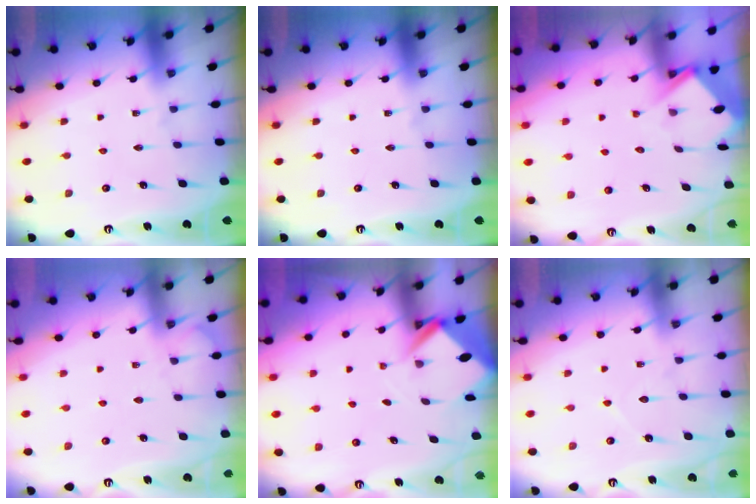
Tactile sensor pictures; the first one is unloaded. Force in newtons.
{"total": 0.0}
{"total": 3.9, "press": 3.9, "slide": 0.4}
{"total": 3.8, "press": 3.8, "slide": 0.6}
{"total": 2.6, "press": 2.6, "slide": 0.1}
{"total": 5.0, "press": 5.0, "slide": 0.6}